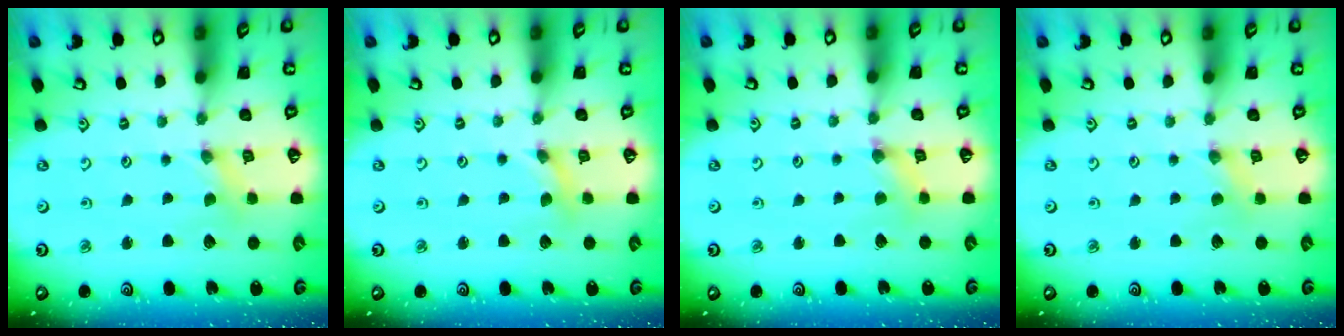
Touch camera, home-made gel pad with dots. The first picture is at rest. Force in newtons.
{"total": 1.1, "press": 1.1, "slide": 0.2}
{"total": 2.0, "press": 2.0, "slide": 0.4}
{"total": 0.0}